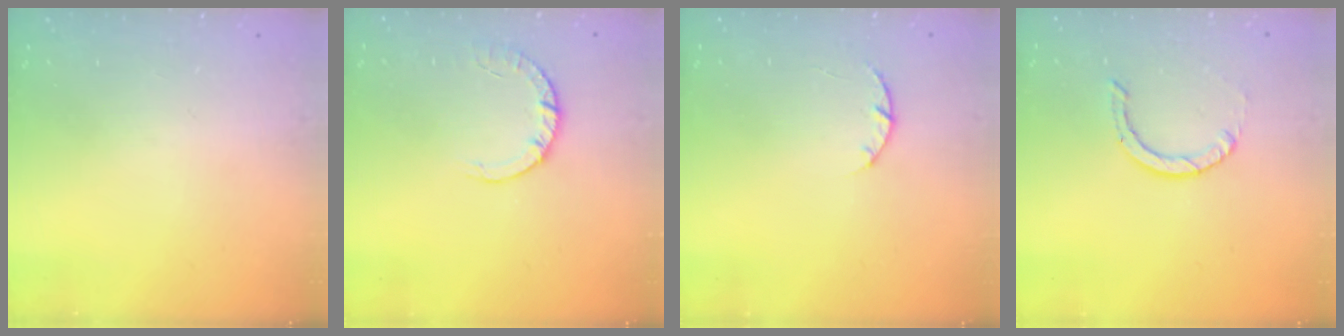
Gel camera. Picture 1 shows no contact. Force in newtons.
{"total": 2.8, "press": 2.8, "slide": 0.4}
{"total": 2.9, "press": 2.9, "slide": 0.5}
{"total": 0.9, "press": 0.9, "slide": 0.1}